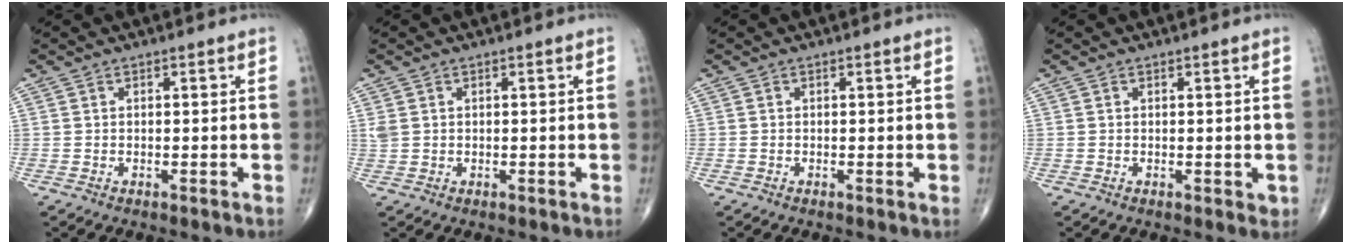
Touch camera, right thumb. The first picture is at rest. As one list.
[{"total": 1.9, "force": [0.4, 1.5, 1.0], "torque": [-0.029, 0.002, 0.014]}, {"total": 0.0}, {"total": 0.9, "force": [0.3, 0.6, 0.6], "torque": [-0.008, -0.003, 0.006]}]